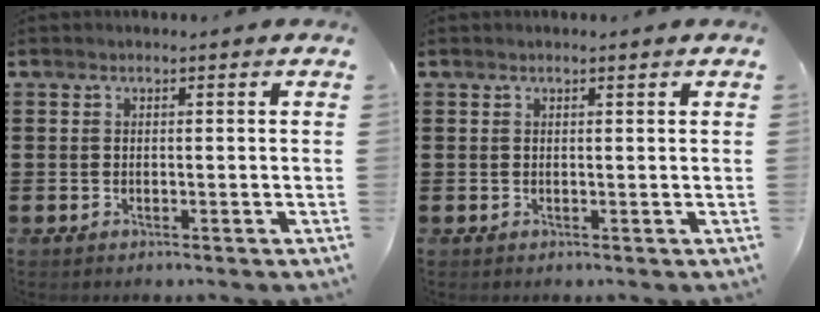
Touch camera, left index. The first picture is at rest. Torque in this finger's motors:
{"motor_torque": [-0.02, 0.02, 0.03, 0.00]}